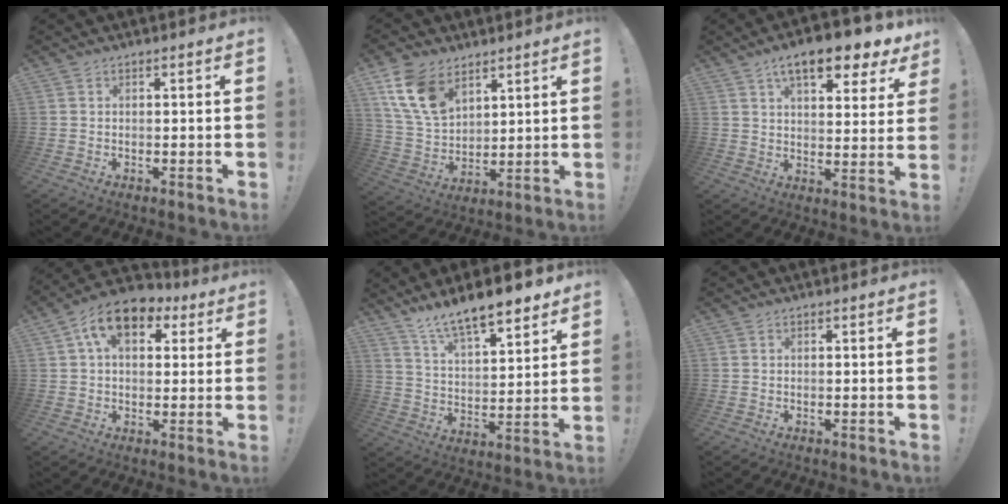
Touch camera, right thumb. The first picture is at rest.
{"total": 13.7, "force": [7.8, 8.6, 7.3], "torque": [-0.153, -0.030, 0.156]}
{"total": 12.9, "force": [8.1, 4.3, 9.0], "torque": [-0.131, -0.050, 0.133]}
{"total": 12.2, "force": [5.2, 7.5, 8.1], "torque": [-0.141, -0.006, 0.097]}
{"total": 11.9, "force": [10.3, 2.3, 5.5], "torque": [-0.102, -0.080, 0.181]}
{"total": 0.0}